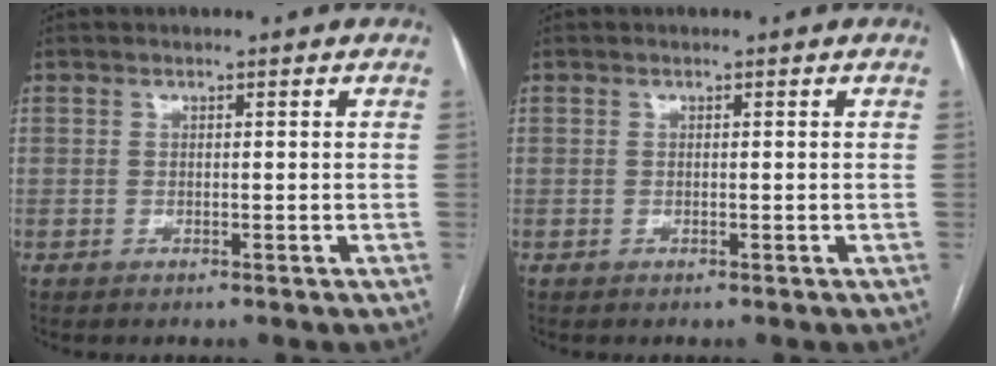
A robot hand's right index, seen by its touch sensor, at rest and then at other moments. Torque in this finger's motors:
{"motor_torque": [0.00, 0.00, 0.00, 0.00]}